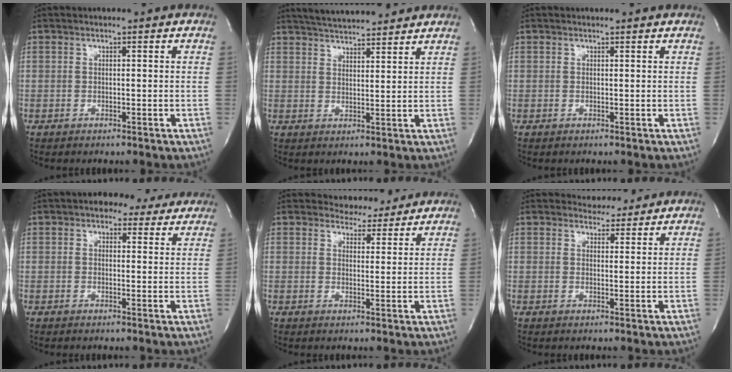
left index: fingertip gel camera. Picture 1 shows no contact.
{"total": 11.8, "force": [10.8, 1.6, 4.3], "torque": [-0.073, 0.019, 0.160]}
{"total": 1.9, "force": [1.8, 0.3, 0.4], "torque": [-0.013, 0.008, 0.020]}
{"total": 5.9, "force": [4.6, 3.2, 2.0], "torque": [-0.018, 0.017, 0.051]}
{"total": 4.7, "force": [4.4, 1.5, -0.1], "torque": [0.003, -0.003, 0.055]}
{"total": 3.5, "force": [3.3, 1.2, 0.0], "torque": [-0.003, 0.001, 0.045]}